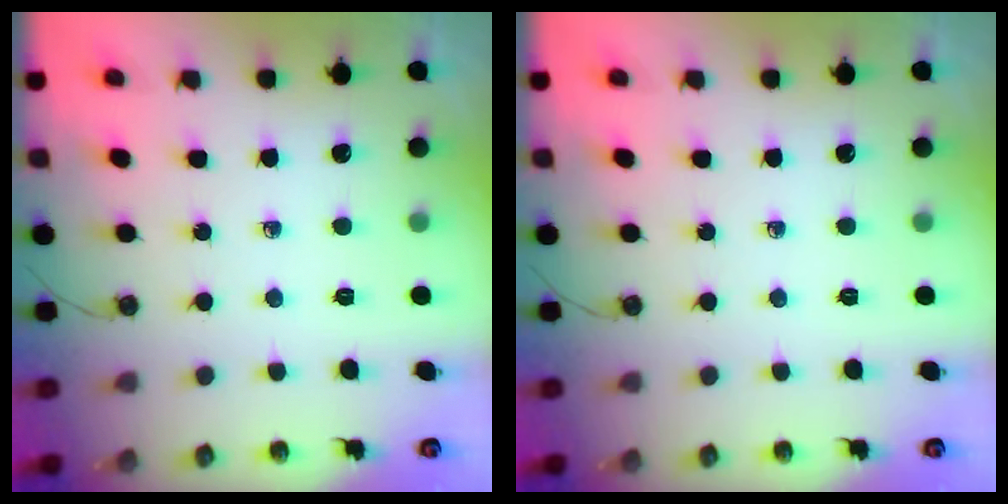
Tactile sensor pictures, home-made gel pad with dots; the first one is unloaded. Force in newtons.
{"total": 0.0}